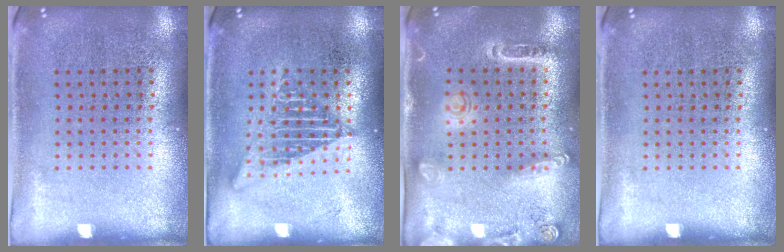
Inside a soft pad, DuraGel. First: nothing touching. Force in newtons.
{"total": 2.7, "press": 2.7, "slide": 0.3}
{"total": 1.7, "press": 1.5, "slide": 0.8}
{"total": 0.0}